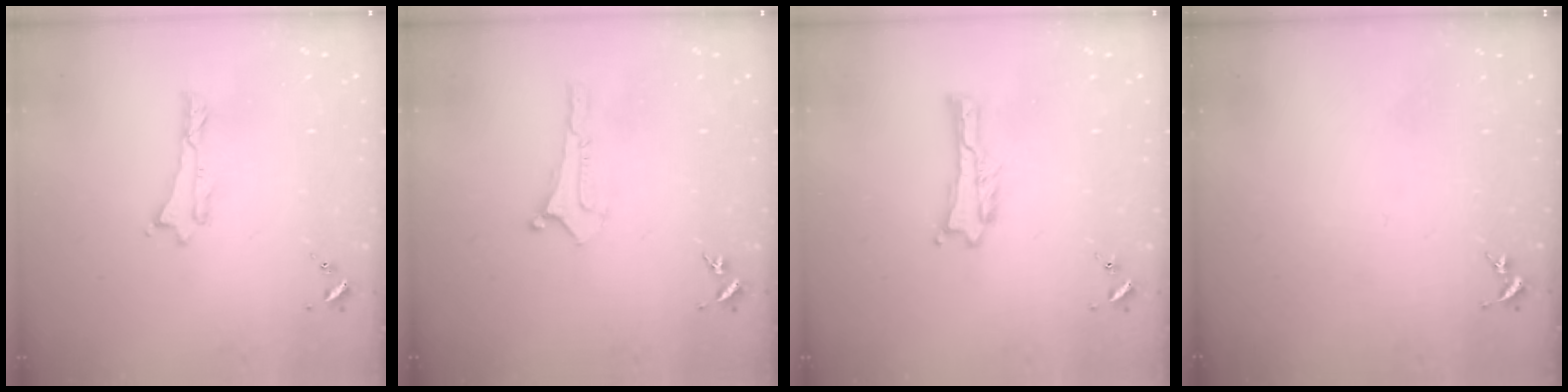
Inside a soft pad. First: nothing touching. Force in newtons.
{"total": 0.0}
{"total": 0.0}
{"total": 0.0}